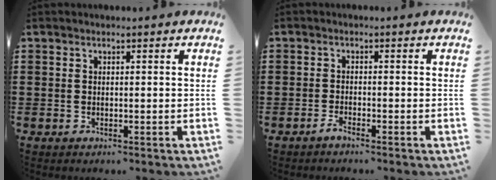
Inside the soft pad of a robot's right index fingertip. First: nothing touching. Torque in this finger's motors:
{"motor_torque": [-0.95, 1.19, -1.05, -0.21]}